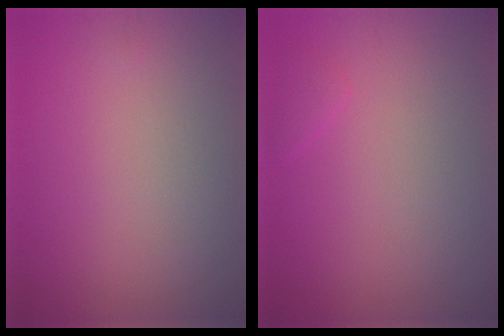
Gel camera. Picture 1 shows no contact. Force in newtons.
{"total": 0.7, "press": 0.7, "slide": 0.1}